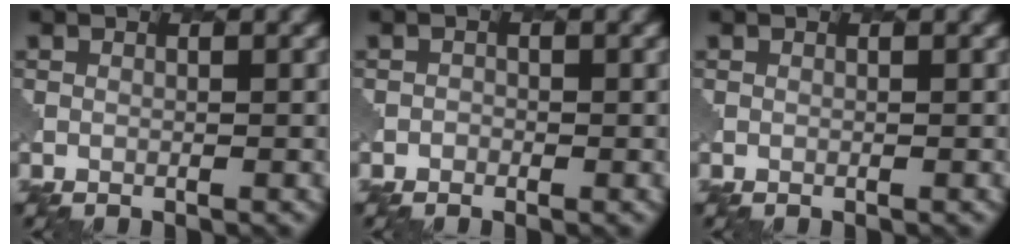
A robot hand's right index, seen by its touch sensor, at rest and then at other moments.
{"total": 0.6, "force": [-0.2, 0.4, -0.3], "torque": [0.007, -0.002, -0.003]}
{"total": 0.0}